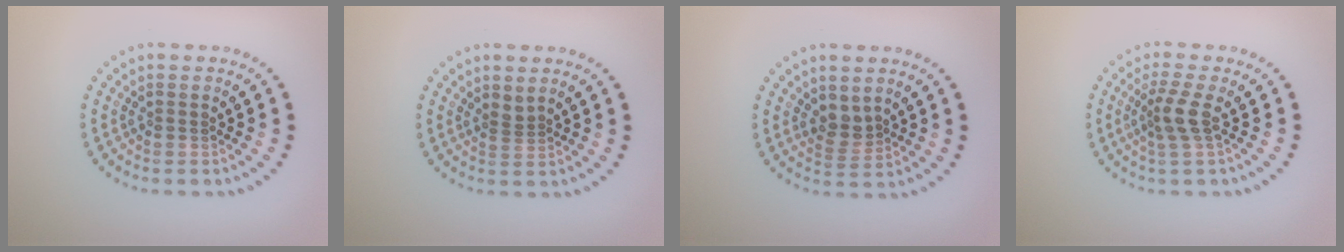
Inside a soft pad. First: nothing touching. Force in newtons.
{"total": 0.8, "press": 0.5, "slide": 0.7}
{"total": 1.9, "press": 1.6, "slide": 1.1}
{"total": 2.5, "press": 1.9, "slide": 1.6}